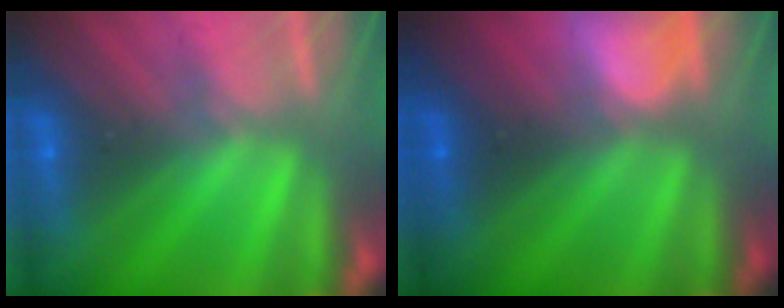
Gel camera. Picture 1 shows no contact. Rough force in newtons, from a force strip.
{"total": 2.6}